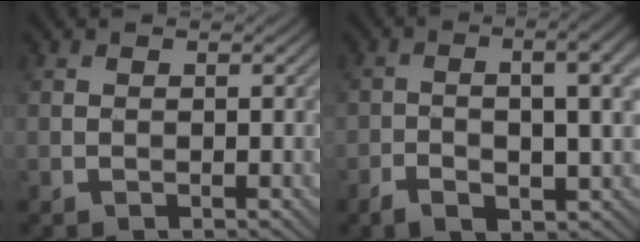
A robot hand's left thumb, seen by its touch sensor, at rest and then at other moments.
{"total": 9.5, "force": [-1.3, 3.5, 8.7], "torque": [-0.142, -0.011, -0.015]}